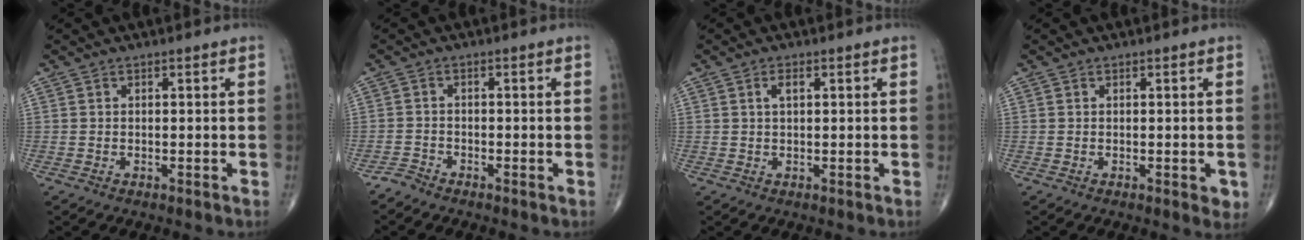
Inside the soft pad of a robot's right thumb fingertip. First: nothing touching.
{"total": 1.7, "force": [-1.7, 0.4, 0.0], "torque": [0.002, -0.005, -0.038]}
{"total": 2.0, "force": [0.7, 0.9, 1.7], "torque": [-0.031, 0.003, 0.015]}
{"total": 1.9, "force": [-0.3, 1.0, 1.6], "torque": [-0.010, -0.002, -0.004]}